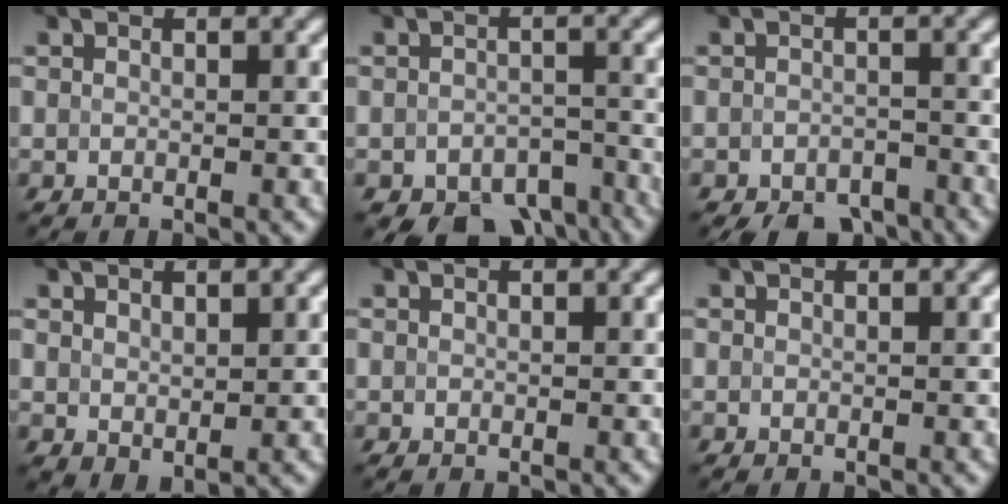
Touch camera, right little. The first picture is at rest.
{"total": 7.5, "force": [-6.1, 4.0, 1.7], "torque": [-0.026, -0.020, -0.095]}
{"total": 4.9, "force": [-4.1, 2.7, 0.7], "torque": [0.006, -0.016, -0.083]}
{"total": 1.0, "force": [0.5, 0.5, 0.8], "torque": [-0.037, -0.021, 0.022]}
{"total": 0.0}
{"total": 0.0}